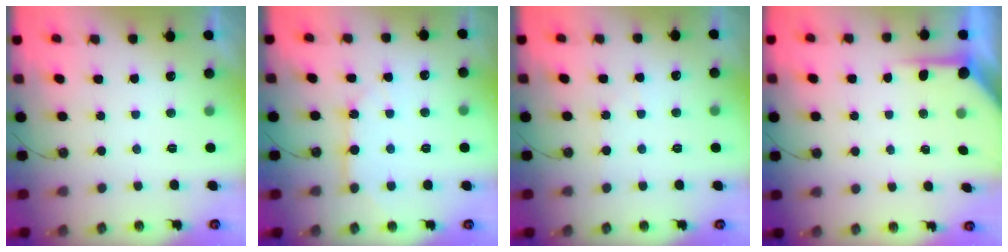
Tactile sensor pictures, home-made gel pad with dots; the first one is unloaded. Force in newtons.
{"total": 7.7, "press": 7.7, "slide": 0.3}
{"total": 2.4, "press": 2.3, "slide": 0.4}
{"total": 5.9, "press": 5.9, "slide": 0.2}